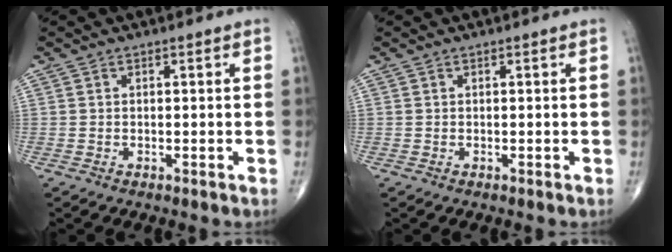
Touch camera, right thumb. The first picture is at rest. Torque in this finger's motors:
{"motor_torque": [0.00, 0.00, 0.00, 0.00, 0.00]}